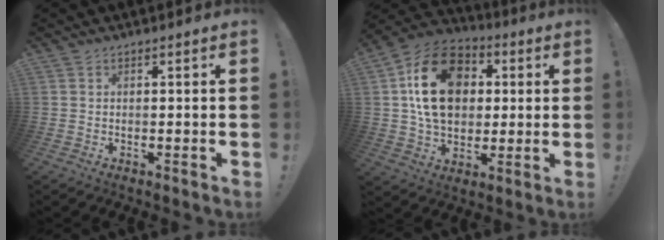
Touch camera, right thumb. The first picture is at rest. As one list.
[{"total": 21.3, "force": [4.1, 15.8, 13.6], "torque": [-0.212, 0.003, 0.074]}]